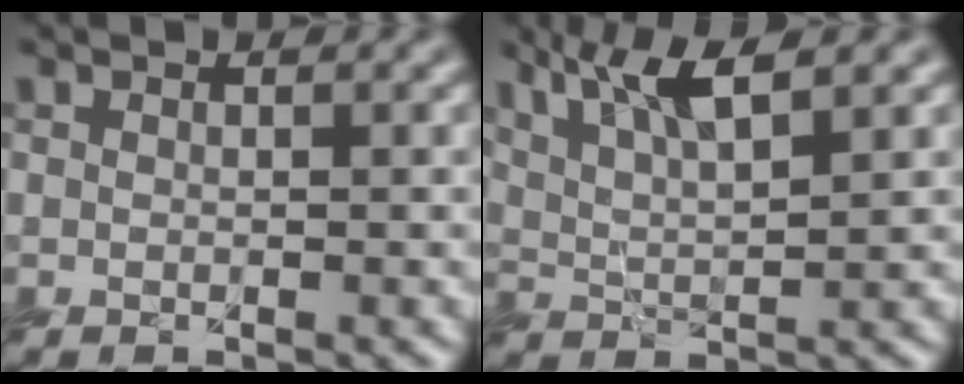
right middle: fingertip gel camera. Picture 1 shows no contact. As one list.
[{"total": 4.3, "force": [2.8, 0.7, 3.2], "torque": [-0.060, 0.003, 0.050]}]